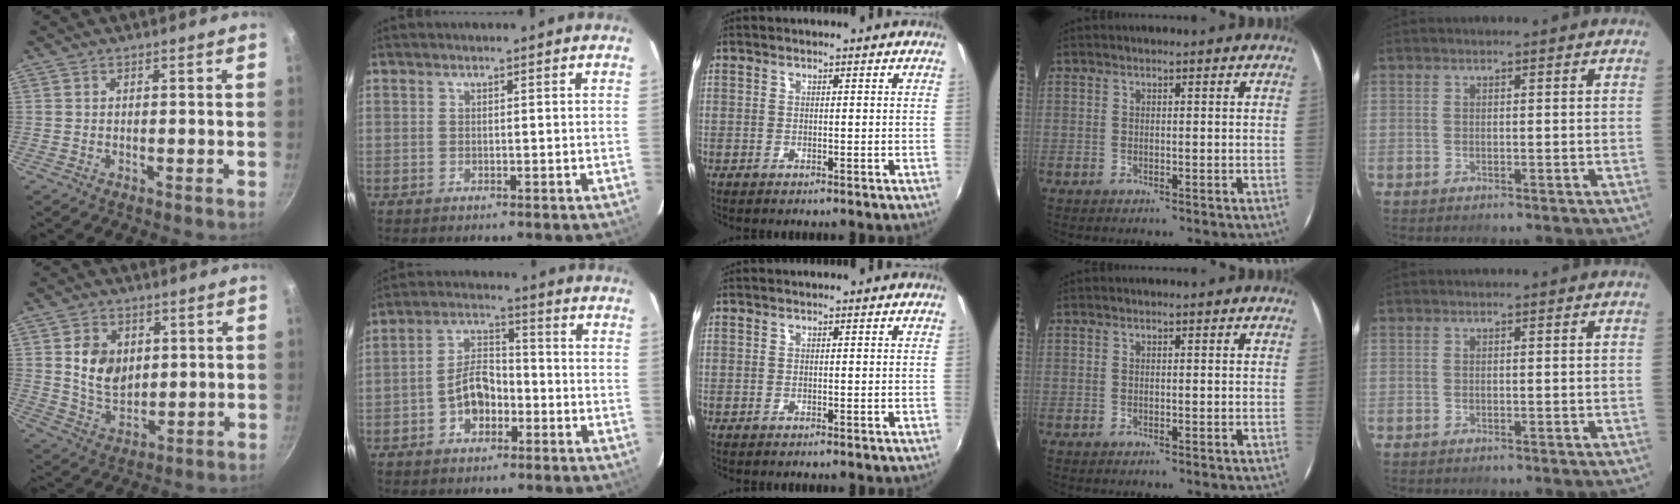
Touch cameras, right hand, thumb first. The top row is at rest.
{"thumb": {"total": 9.4, "force": [2.1, 6.9, 5.9], "torque": [-0.083, -0.020, 0.045]}, "index": {"total": 7.3, "force": [-3.0, 4.7, 4.8], "torque": [-0.093, 0.022, -0.045]}}